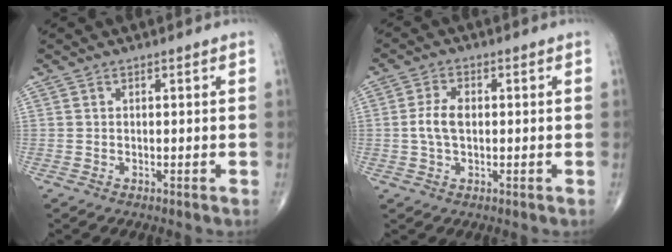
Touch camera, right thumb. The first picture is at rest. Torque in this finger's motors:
{"motor_torque": [0.00, -0.02, 0.47, -0.01, 0.25]}